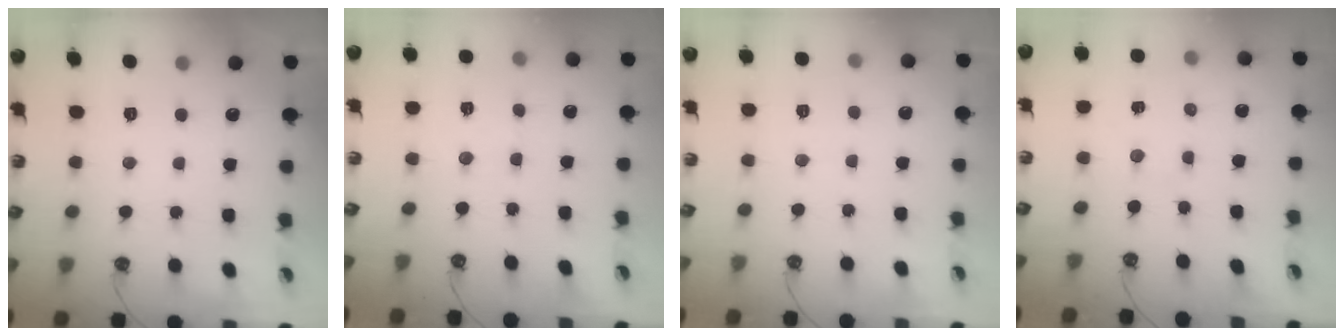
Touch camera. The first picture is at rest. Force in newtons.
{"total": 2.1, "press": 2.1, "slide": 0.4}
{"total": 2.6, "press": 2.6, "slide": 0.4}
{"total": 1.0, "press": 1.0, "slide": 0.2}